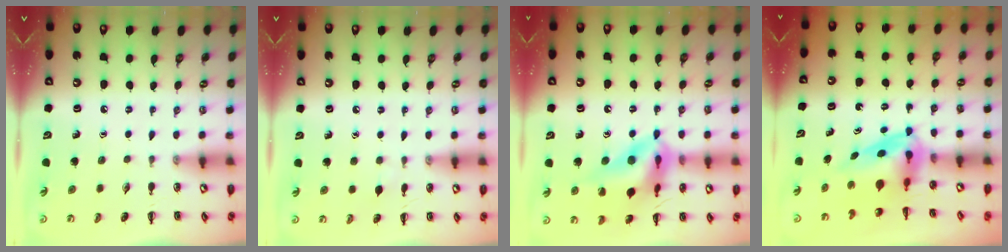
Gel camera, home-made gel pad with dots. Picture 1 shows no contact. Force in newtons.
{"total": 3.0, "press": 2.7, "slide": 1.2}
{"total": 16.1, "press": 15.8, "slide": 3.1}
{"total": 4.0, "press": 4.0, "slide": 0.7}